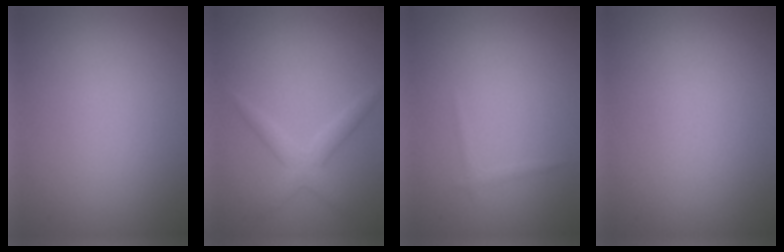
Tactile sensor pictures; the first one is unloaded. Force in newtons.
{"total": 2.4, "press": 2.4, "slide": 0.0}
{"total": 0.6, "press": 0.6, "slide": 0.0}
{"total": 0.0}